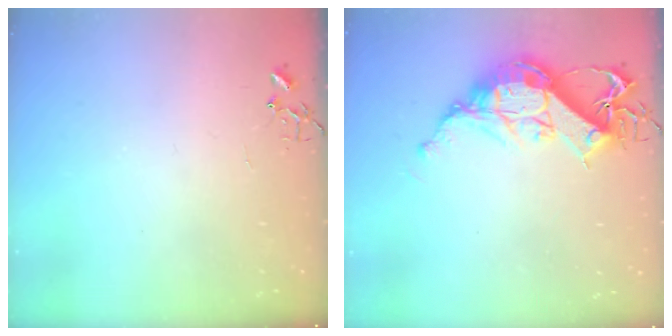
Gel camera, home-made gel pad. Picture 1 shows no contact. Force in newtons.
{"total": 15.3, "press": 15.2, "slide": 1.3}